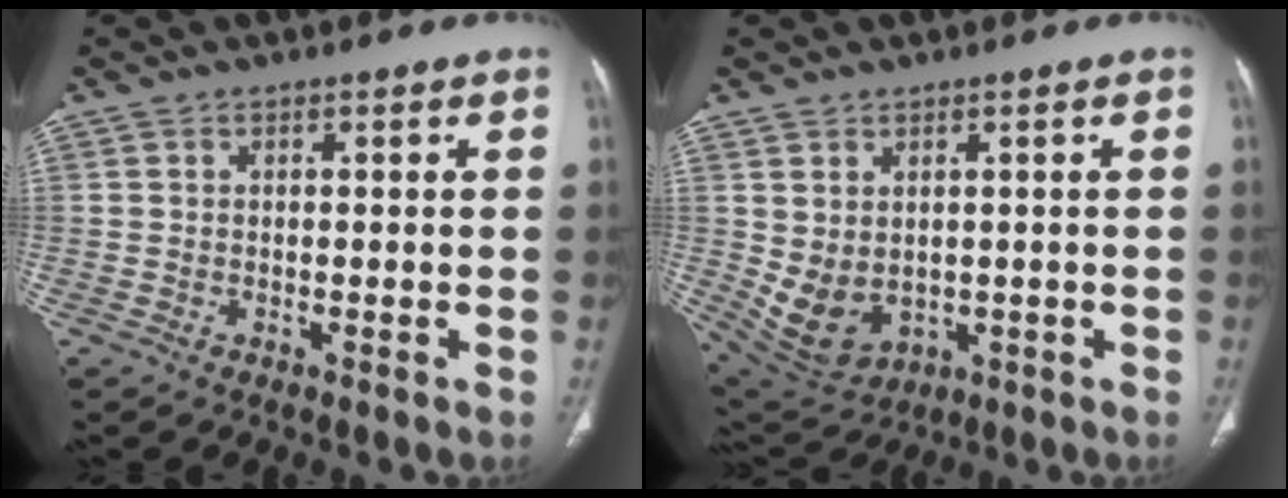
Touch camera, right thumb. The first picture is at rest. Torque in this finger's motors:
{"motor_torque": [-0.46, 0.70, 0.47, 0.63, 0.07]}